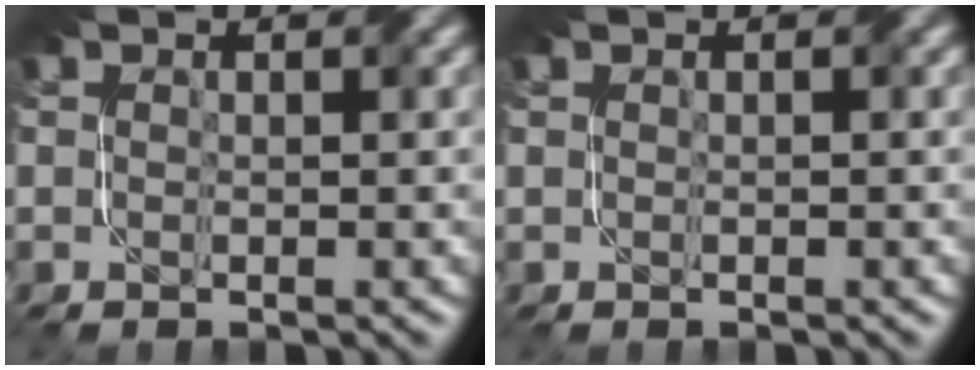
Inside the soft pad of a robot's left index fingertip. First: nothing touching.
{"total": 0.0}